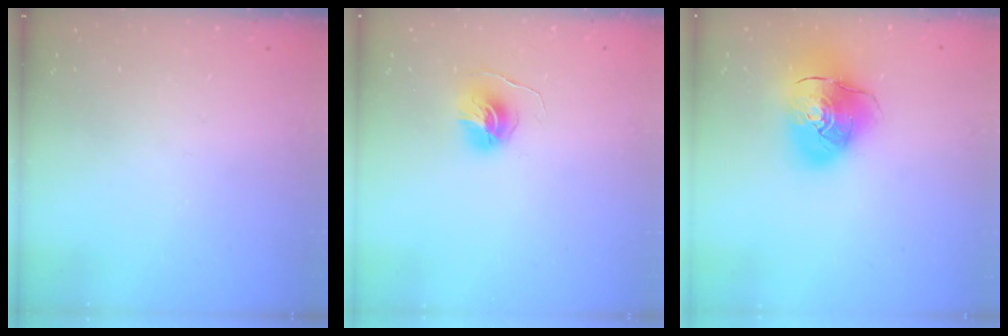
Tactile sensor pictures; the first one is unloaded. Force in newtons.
{"total": 6.0, "press": 6.0, "slide": 0.6}
{"total": 17.0, "press": 16.8, "slide": 2.6}